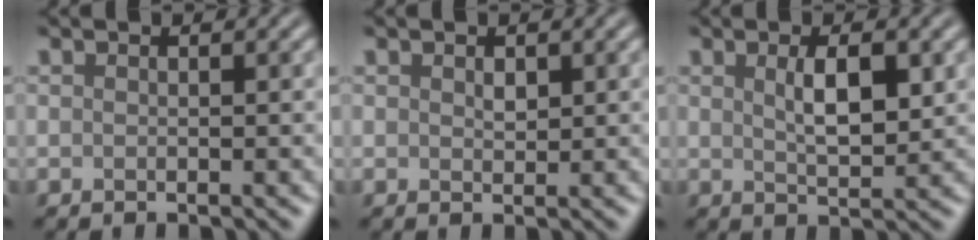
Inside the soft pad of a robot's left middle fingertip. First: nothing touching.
{"total": 0.9, "force": [0.4, 0.6, 0.6], "torque": [-0.011, -0.002, 0.008]}
{"total": 3.4, "force": [0.9, 1.2, 3.1], "torque": [-0.058, -0.001, 0.020]}